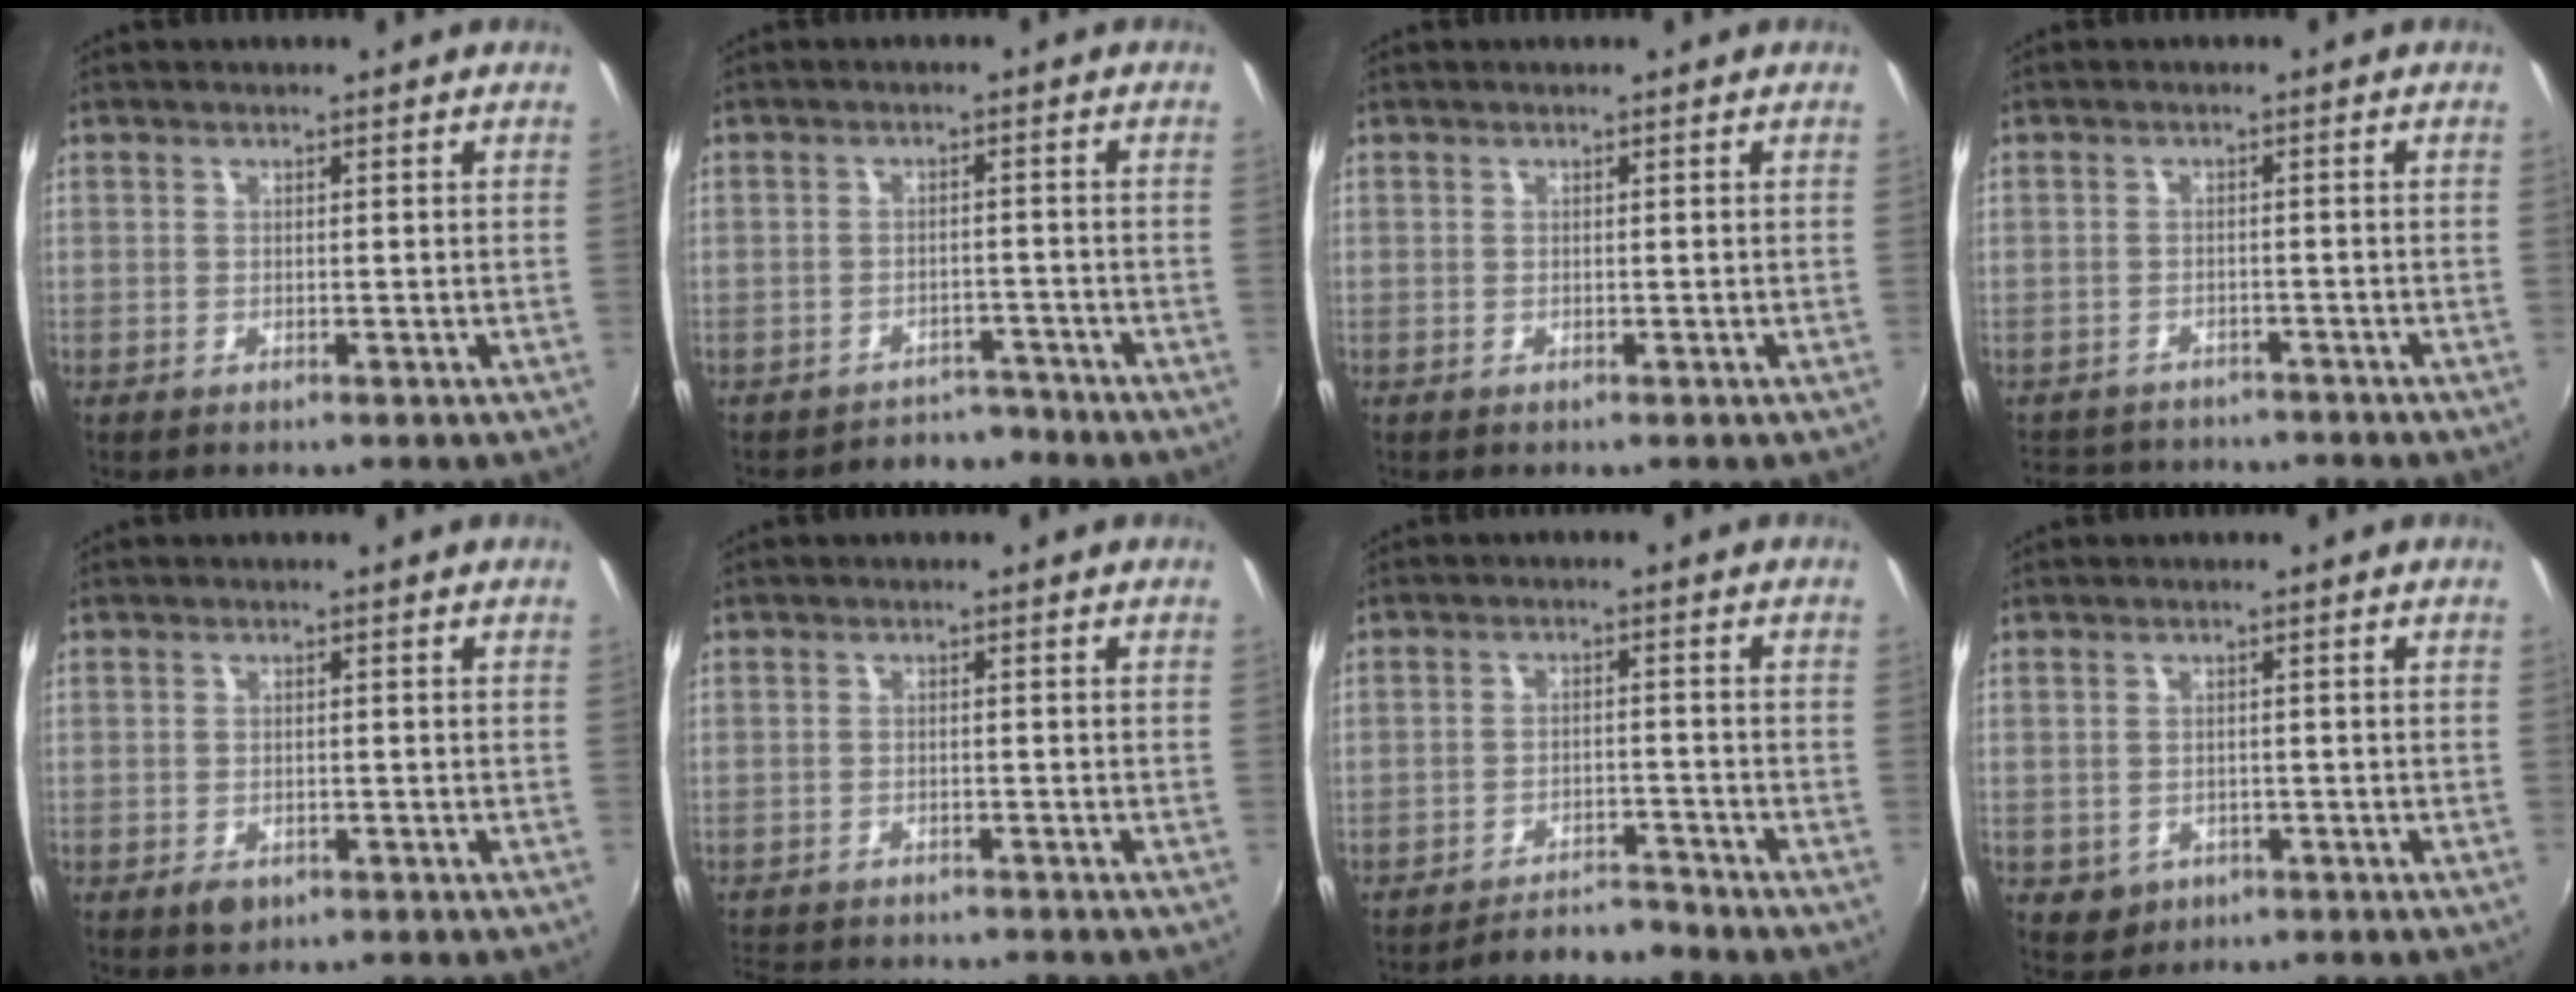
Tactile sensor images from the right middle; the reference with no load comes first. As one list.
[{"total": 4.8, "force": [-4.3, 2.0, -0.2], "torque": [0.004, 0.012, -0.060]}, {"total": 0.0}, {"total": 8.1, "force": [-7.3, 3.2, 1.7], "torque": [-0.051, 0.003, -0.110]}, {"total": 2.4, "force": [-1.3, 1.6, 1.3], "torque": [-0.025, -0.005, -0.020]}, {"total": 8.1, "force": [-7.5, 1.8, 2.5], "torque": [-0.069, -0.016, -0.119]}, {"total": 6.0, "force": [-5.9, 0.4, 0.7], "torque": [-0.032, 0.004, -0.088]}, {"total": 3.4, "force": [-1.1, 3.1, 1.1], "torque": [-0.030, -0.002, -0.008]}]